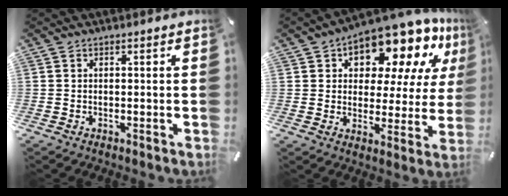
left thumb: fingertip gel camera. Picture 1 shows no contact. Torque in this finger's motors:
{"motor_torque": [2.52, 2.49, 2.00, -0.77, 0.17]}